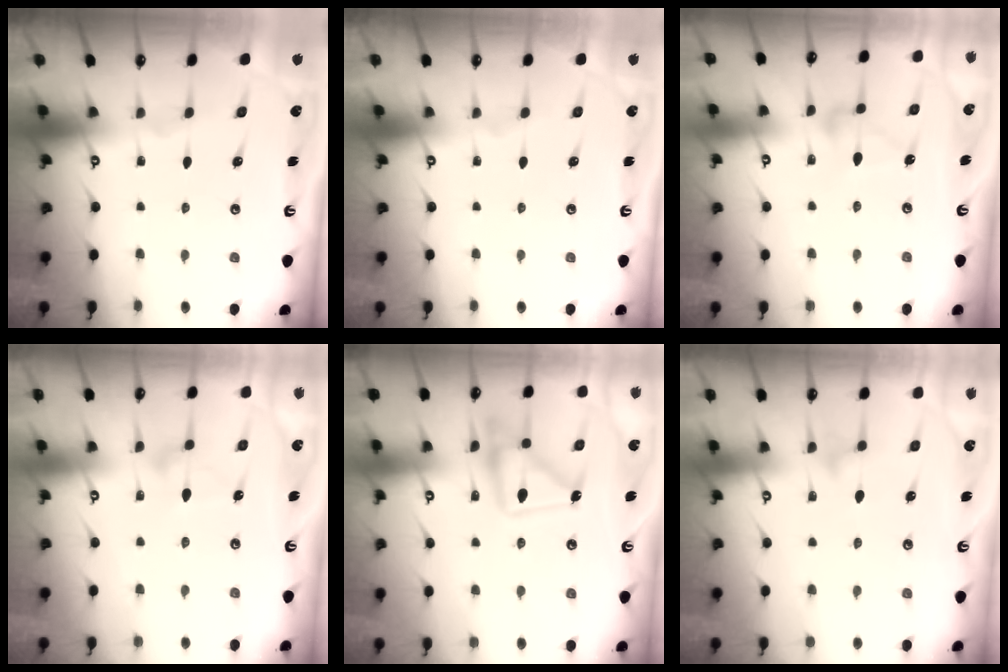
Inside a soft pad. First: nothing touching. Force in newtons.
{"total": 0.0}
{"total": 7.8, "press": 7.8, "slide": 0.4}
{"total": 8.5, "press": 8.5, "slide": 0.3}
{"total": 15.8, "press": 15.7, "slide": 1.1}
{"total": 7.8, "press": 7.8, "slide": 0.7}